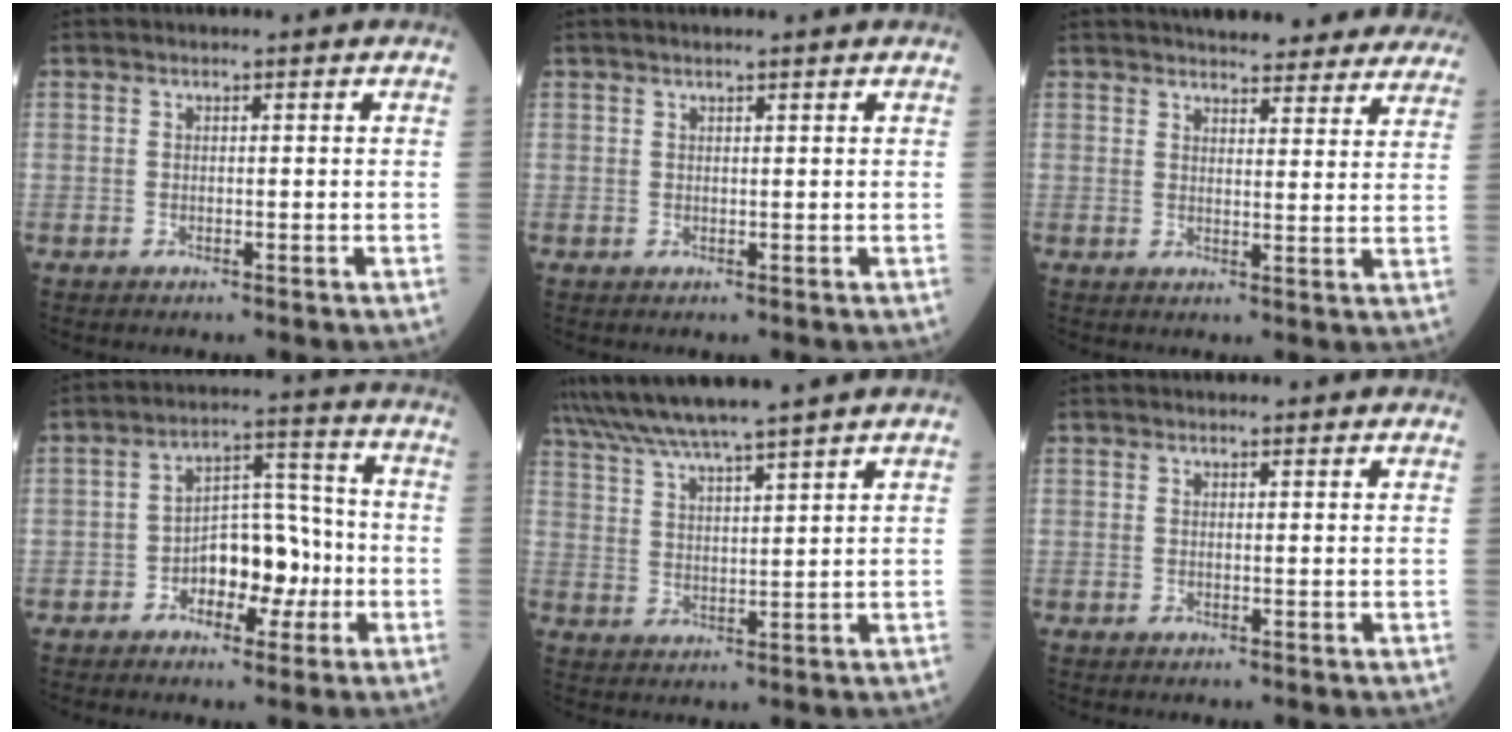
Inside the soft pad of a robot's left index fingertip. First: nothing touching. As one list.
[{"total": 2.1, "force": [1.7, 0.0, 1.3], "torque": [-0.017, 0.016, 0.025]}, {"total": 18.5, "force": [16.9, 4.2, 6.0], "torque": [-0.056, -0.009, 0.188]}, {"total": 8.8, "force": [-3.0, 4.8, 6.7], "torque": [-0.114, 0.023, -0.050]}, {"total": 10.9, "force": [9.6, -1.5, 5.1], "torque": [-0.093, 0.016, 0.159]}, {"total": 2.4, "force": [2.2, 0.6, 0.7], "torque": [-0.010, 0.008, 0.019]}]